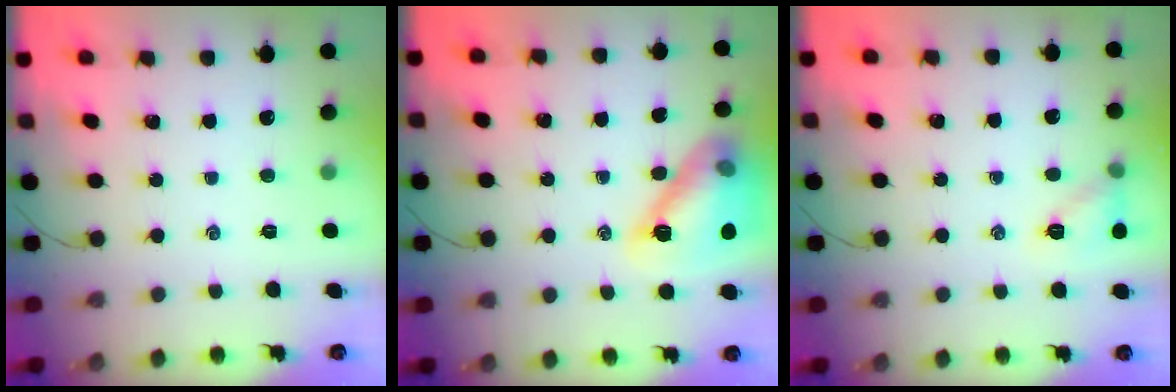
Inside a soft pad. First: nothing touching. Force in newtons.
{"total": 14.7, "press": 14.7, "slide": 0.9}
{"total": 8.0, "press": 7.9, "slide": 0.9}